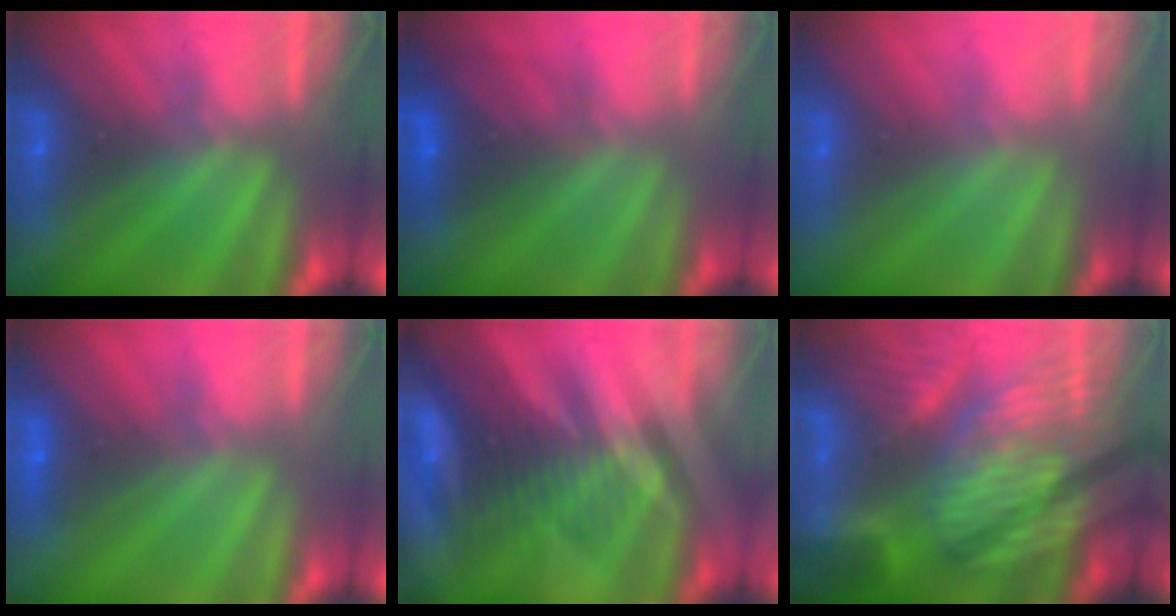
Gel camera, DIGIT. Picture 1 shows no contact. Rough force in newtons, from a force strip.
{"total": 2.7}
{"total": 2.9}
{"total": 2.0}
{"total": 2.9}
{"total": 8.1}